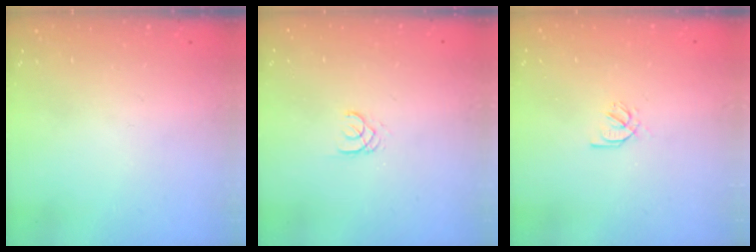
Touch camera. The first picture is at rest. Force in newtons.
{"total": 1.7, "press": 1.7, "slide": 0.2}
{"total": 2.2, "press": 2.2, "slide": 0.0}